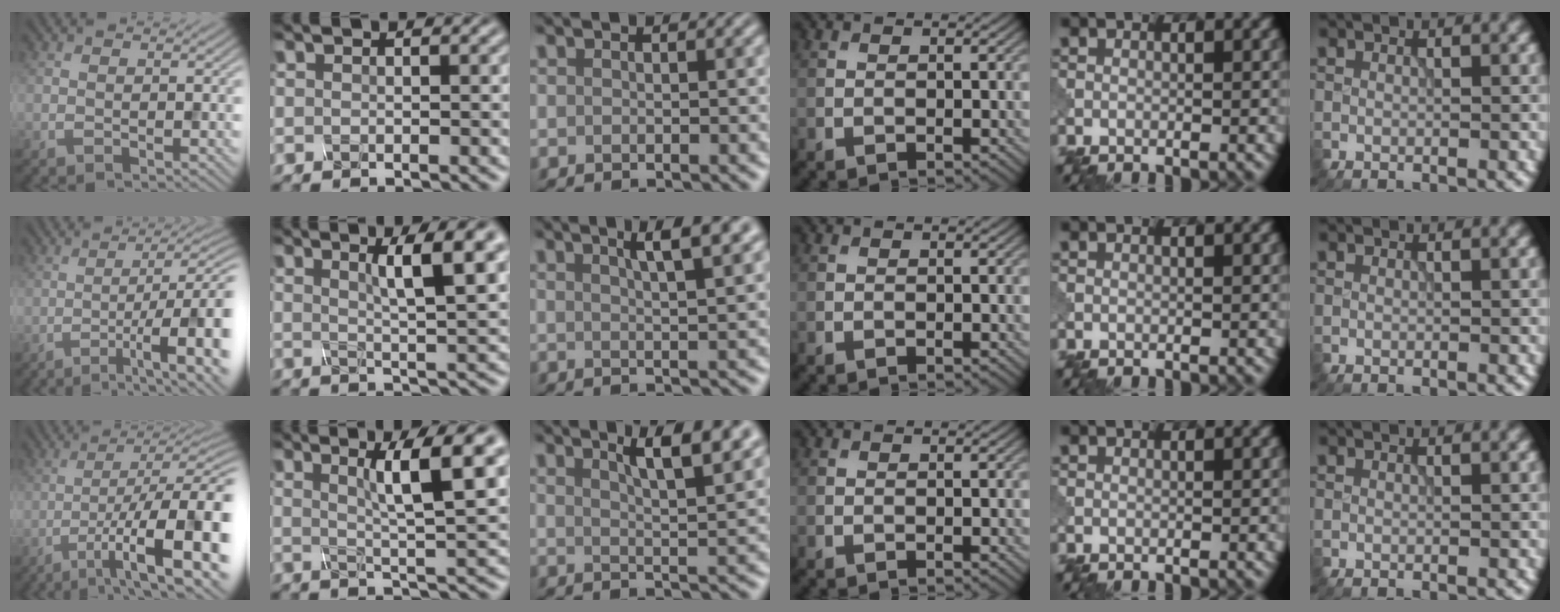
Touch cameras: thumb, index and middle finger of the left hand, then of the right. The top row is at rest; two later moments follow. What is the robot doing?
{"motion": "shake", "object": "plastic piggy bank"}